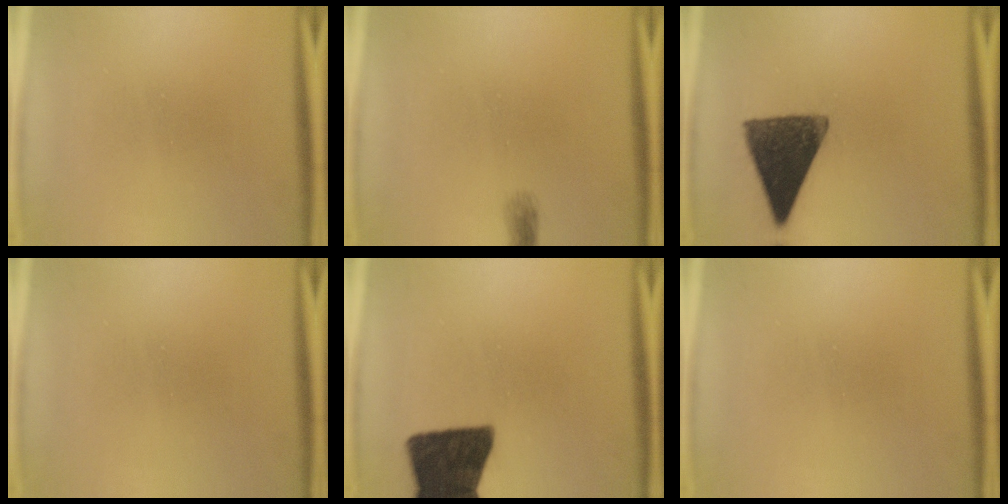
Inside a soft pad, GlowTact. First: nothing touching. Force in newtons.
{"total": 0.6}
{"total": 13.7}
{"total": 0.0}
{"total": 16.8}
{"total": 0.0}